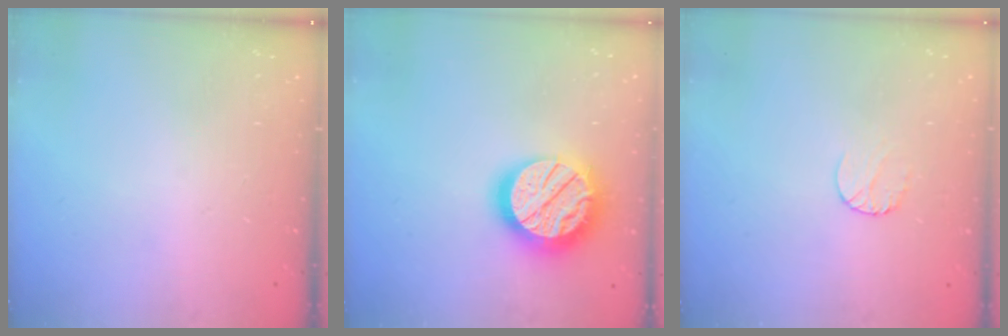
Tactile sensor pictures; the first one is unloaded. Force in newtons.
{"total": 19.9, "press": 19.8, "slide": 1.5}
{"total": 5.6, "press": 5.6, "slide": 0.6}